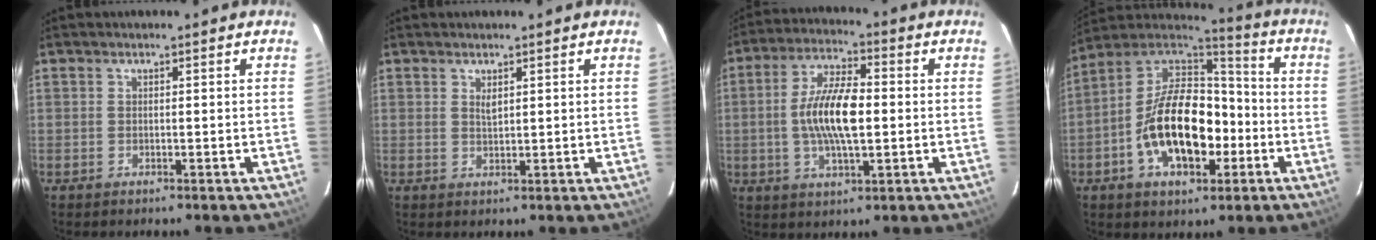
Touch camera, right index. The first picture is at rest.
{"total": 1.4, "force": [0.8, 0.5, 1.1], "torque": [-0.017, 0.001, 0.015]}
{"total": 11.7, "force": [-0.6, 4.2, 10.9], "torque": [-0.214, 0.006, -0.011]}
{"total": 18.6, "force": [-5.2, 10.2, 14.7], "torque": [-0.281, 0.014, -0.086]}